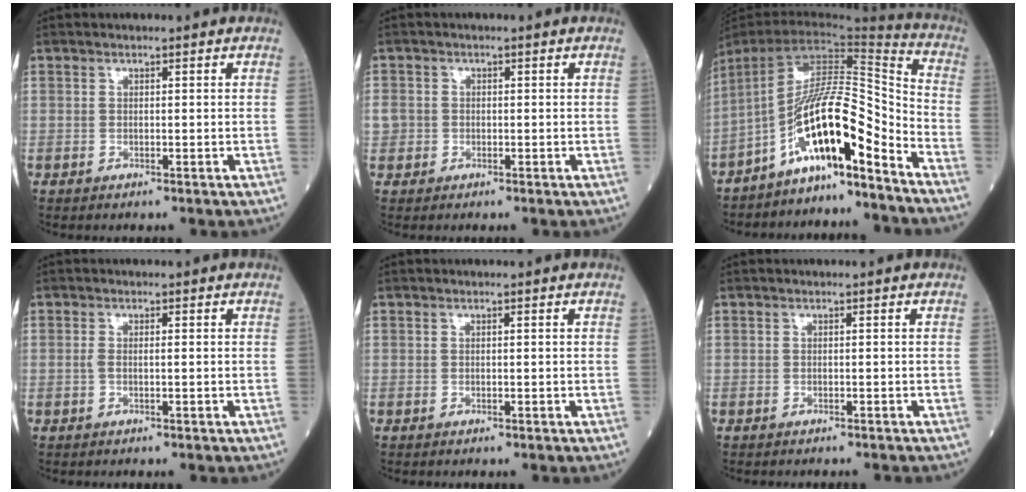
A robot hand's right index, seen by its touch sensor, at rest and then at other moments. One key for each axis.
{"total": 2.6, "fx": -0.2, "fy": 2.4, "fz": 0.8, "tx": -0.017, "ty": 0.007, "tz": -0.004}
{"total": 14.6, "fx": -9.3, "fy": 1.7, "fz": 11.1, "tx": -0.192, "ty": 0.033, "tz": -0.164}
{"total": 1.3, "fx": 0.0, "fy": 0.3, "fz": 1.3, "tx": -0.031, "ty": 0.001, "tz": -0.001}
{"total": 0.0}
{"total": 1.6, "fx": -1.6, "fy": 0.0, "fz": 0.4, "tx": -0.004, "ty": -0.001, "tz": -0.019}